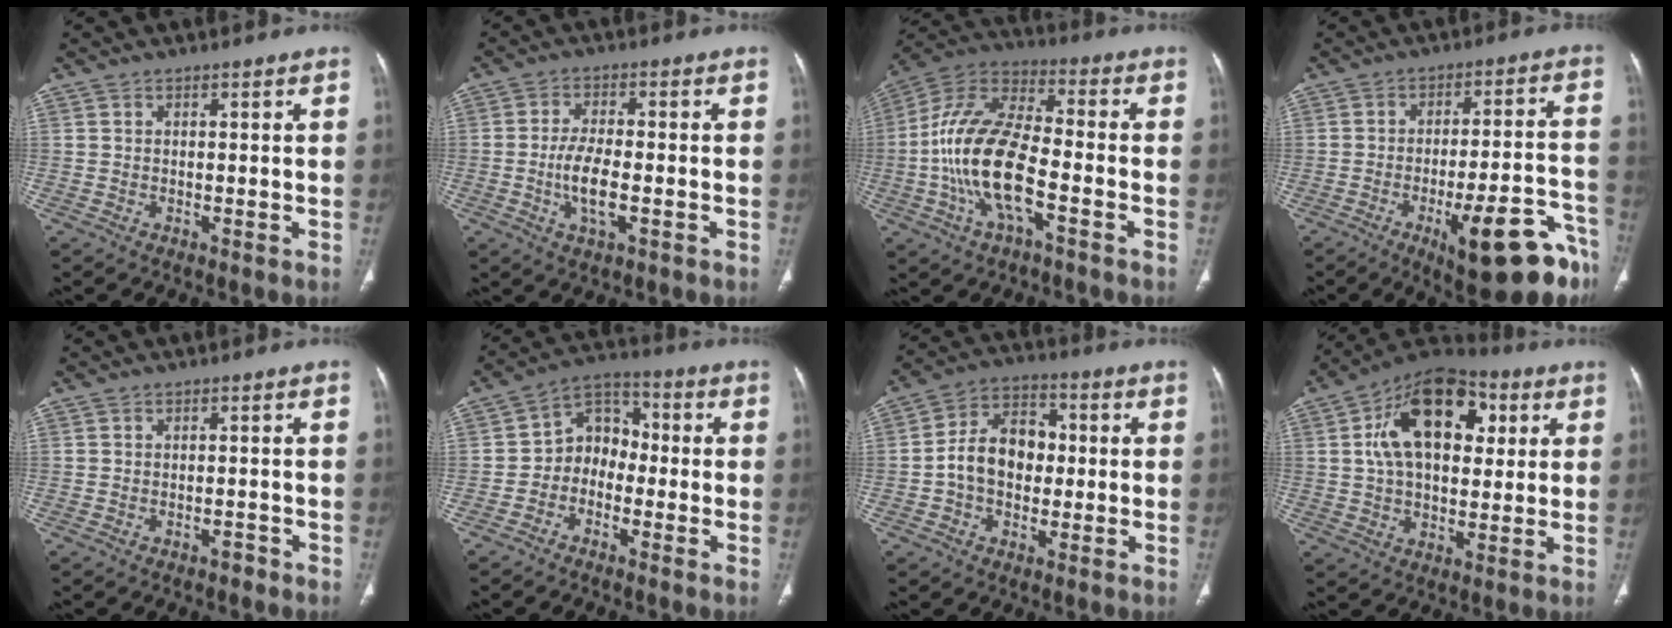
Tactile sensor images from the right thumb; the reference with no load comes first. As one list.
[{"total": 6.8, "force": [-1.7, 2.7, 5.9], "torque": [-0.117, 0.006, -0.031]}, {"total": 17.1, "force": [-4.3, 7.2, 14.9], "torque": [-0.299, 0.037, -0.085]}, {"total": 19.9, "force": [-10.6, 5.5, 15.9], "torque": [-0.145, 0.068, -0.138]}, {"total": 1.2, "force": [-1.0, 0.6, 0.3], "torque": [-0.002, 0.008, -0.014]}, {"total": 7.9, "force": [-1.9, 6.4, 4.1], "torque": [-0.033, 0.039, -0.054]}, {"total": 11.1, "force": [-0.5, 8.2, 7.5], "torque": [-0.108, 0.032, -0.020]}, {"total": 19.0, "force": [5.2, 11.5, 14.2], "torque": [-0.198, 0.009, 0.075]}]